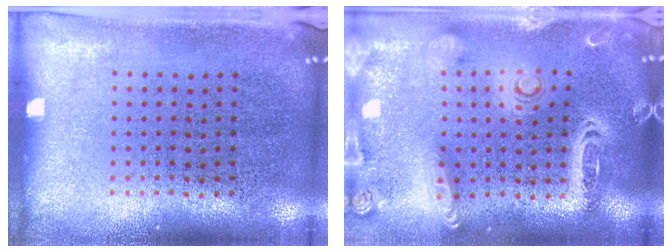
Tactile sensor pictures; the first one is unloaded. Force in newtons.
{"total": 2.6, "press": 2.3, "slide": 1.2}